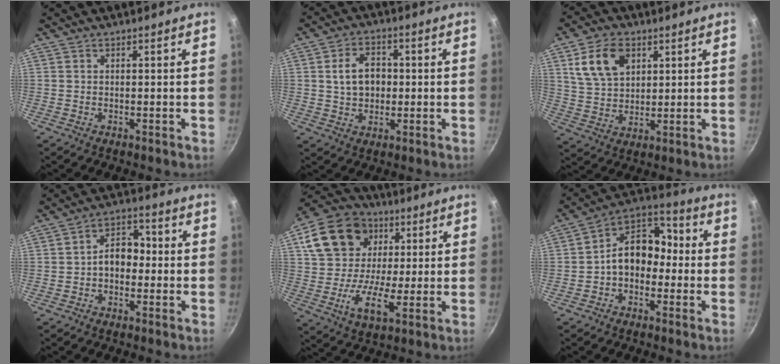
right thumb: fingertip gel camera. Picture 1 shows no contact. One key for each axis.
{"total": 7.7, "fx": 0.5, "fy": 5.8, "fz": 5.1, "tx": -0.067, "ty": 0.012, "tz": 0.008}
{"total": 10.8, "fx": 4.3, "fy": 7.2, "fz": 6.8, "tx": -0.106, "ty": -0.009, "tz": 0.085}
{"total": 6.9, "fx": -0.8, "fy": 4.9, "fz": 4.7, "tx": -0.033, "ty": 0.027, "tz": -0.025}
{"total": 17.6, "fx": 4.5, "fy": 13.6, "fz": 10.3, "tx": -0.161, "ty": 0.017, "tz": 0.068}
{"total": 12.1, "fx": -1.4, "fy": 8.9, "fz": 8.0, "tx": -0.078, "ty": 0.056, "tz": -0.044}